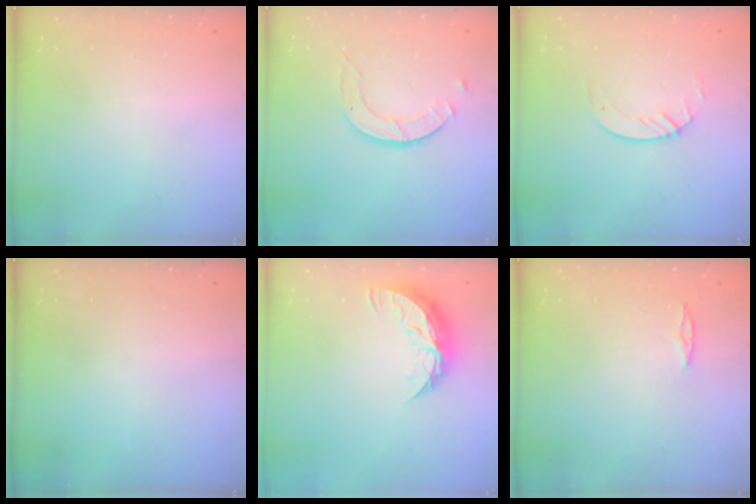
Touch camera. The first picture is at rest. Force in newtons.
{"total": 3.6, "press": 3.6, "slide": 0.4}
{"total": 3.6, "press": 3.6, "slide": 0.4}
{"total": 0.0}
{"total": 9.1, "press": 9.1, "slide": 0.4}
{"total": 3.0, "press": 2.9, "slide": 0.3}